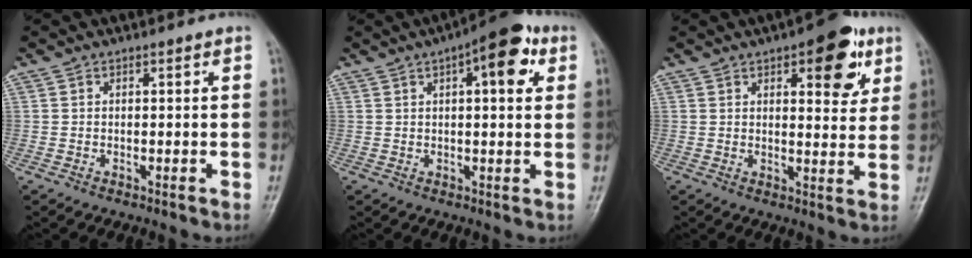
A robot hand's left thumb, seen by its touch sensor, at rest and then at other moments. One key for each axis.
{"total": 9.9, "fx": 3.9, "fy": 3.6, "fz": 8.3, "tx": -0.095, "ty": 0.005, "tz": 0.045}
{"total": 10.8, "fx": 5.2, "fy": 4.6, "fz": 8.3, "tx": -0.076, "ty": -0.017, "tz": 0.062}